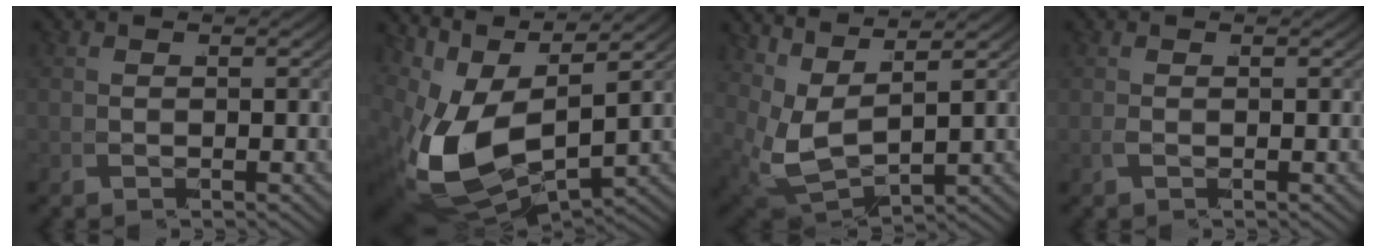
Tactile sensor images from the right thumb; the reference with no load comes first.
{"total": 12.1, "force": [0.5, 7.5, 9.4], "torque": [-0.227, -0.059, 0.040]}
{"total": 7.6, "force": [1.9, 4.8, 5.6], "torque": [-0.143, -0.050, 0.062]}
{"total": 0.0}